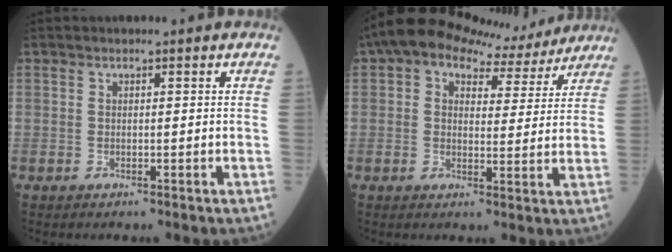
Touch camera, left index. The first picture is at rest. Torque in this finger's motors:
{"motor_torque": [1.07, -1.07, 0.68, 0.11]}